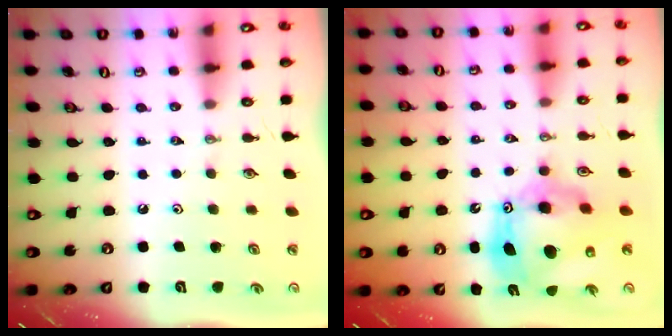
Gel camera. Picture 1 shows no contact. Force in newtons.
{"total": 16.2, "press": 16.1, "slide": 1.5}